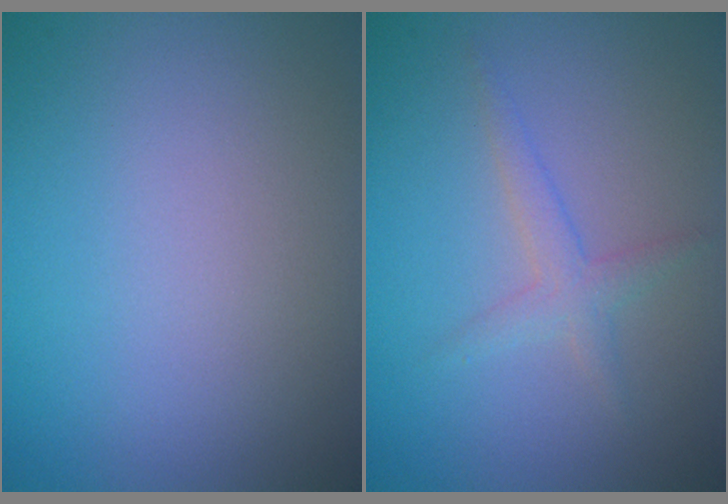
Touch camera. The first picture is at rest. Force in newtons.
{"total": 1.8, "press": 1.8, "slide": 0.0}